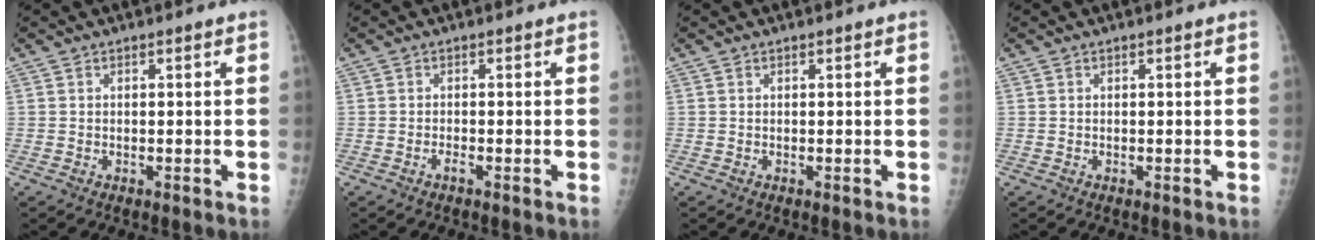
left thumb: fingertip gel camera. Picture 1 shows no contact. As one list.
[{"total": 0.8, "force": [-0.6, 0.2, 0.6], "torque": [-0.012, 0.000, -0.012]}, {"total": 0.0}, {"total": 0.0}]